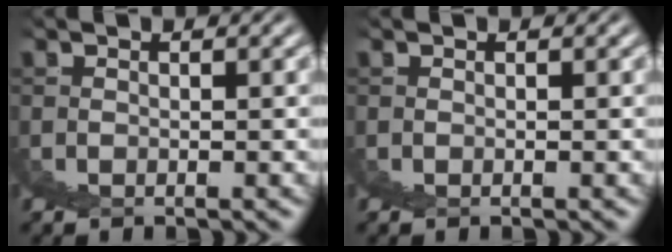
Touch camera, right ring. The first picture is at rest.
{"total": 0.0}